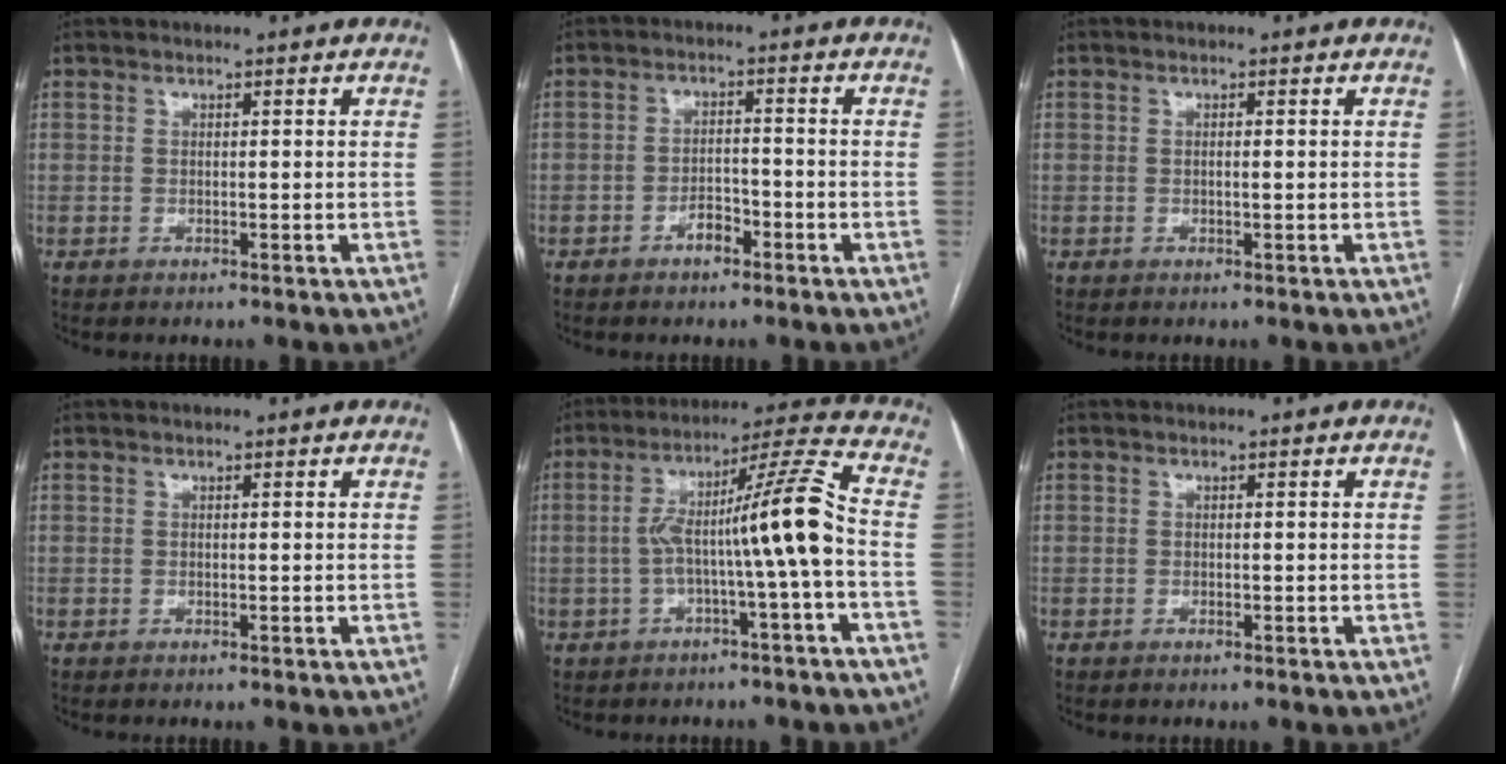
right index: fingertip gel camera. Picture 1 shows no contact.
{"total": 3.1, "force": [-2.0, 1.4, 1.9], "torque": [-0.031, 0.006, -0.036]}
{"total": 0.7, "force": [0.0, 0.1, 0.7], "torque": [-0.012, 0.000, 0.000]}
{"total": 0.0}
{"total": 11.8, "force": [-1.9, -1.2, 11.6], "torque": [-0.192, 0.031, -0.033]}
{"total": 0.0}